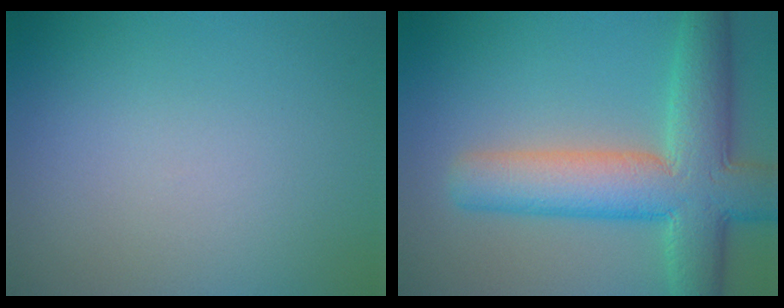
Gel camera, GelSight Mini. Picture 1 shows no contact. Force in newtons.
{"total": 9.6, "press": 9.6, "slide": 0.3}